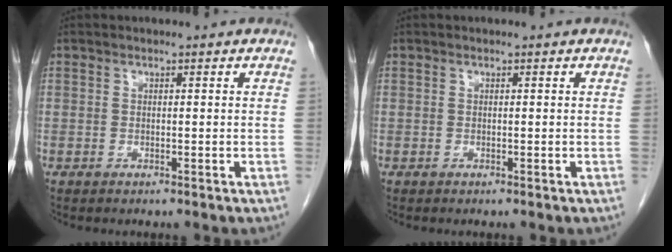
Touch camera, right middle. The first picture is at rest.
{"total": 0.0}